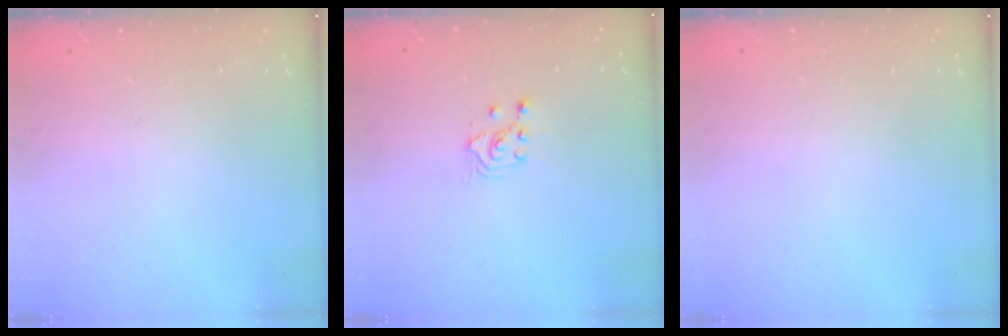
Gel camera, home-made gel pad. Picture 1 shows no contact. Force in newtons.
{"total": 2.5, "press": 2.4, "slide": 0.7}
{"total": 0.0}